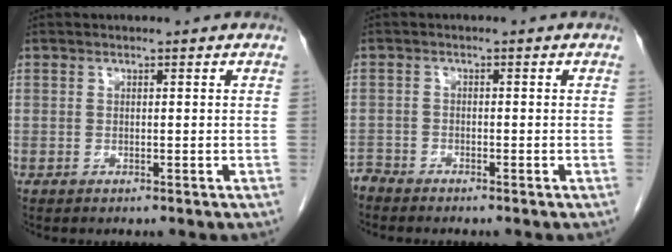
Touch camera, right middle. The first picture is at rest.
{"total": 2.0, "force": [-2.0, 0.1, -0.4], "torque": [0.010, -0.008, -0.040]}